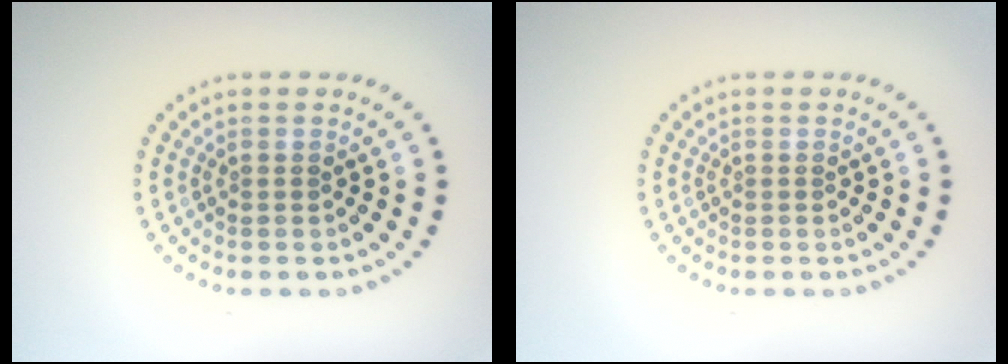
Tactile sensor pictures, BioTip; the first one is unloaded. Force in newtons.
{"total": 0.0}